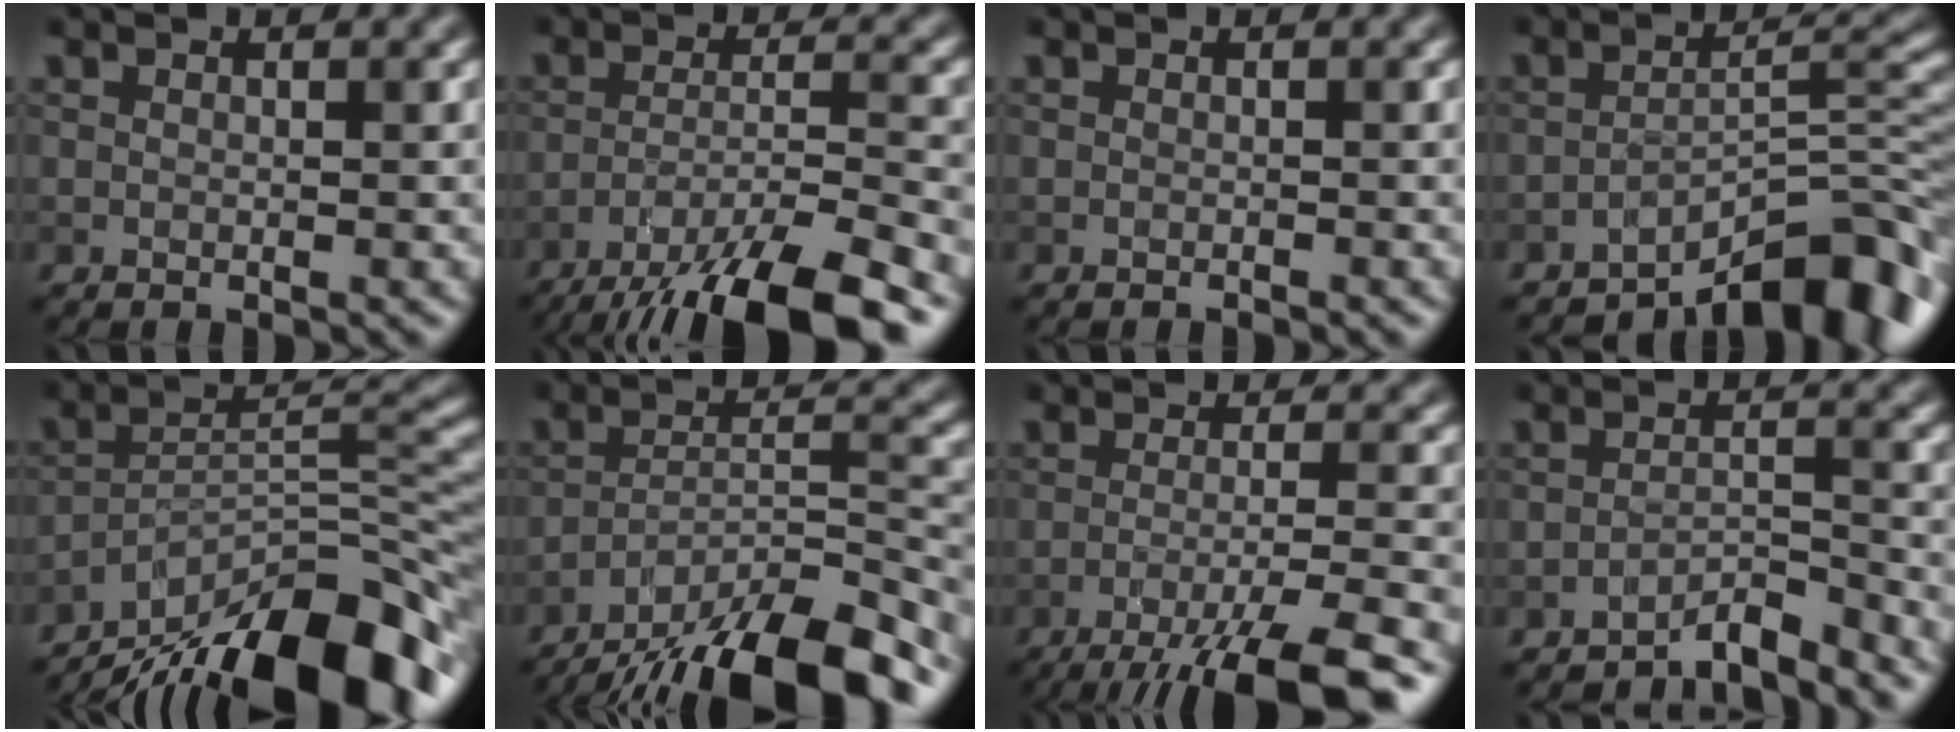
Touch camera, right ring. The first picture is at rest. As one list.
[{"total": 12.1, "force": [-8.8, 2.5, 7.8], "torque": [-0.126, -0.013, -0.143]}, {"total": 0.6, "force": [-0.5, 0.1, 0.2], "torque": [0.000, 0.001, -0.008]}, {"total": 8.7, "force": [-6.3, 2.5, 5.5], "torque": [-0.059, 0.007, -0.104]}, {"total": 15.0, "force": [-11.2, 4.2, 9.1], "torque": [-0.156, 0.017, -0.182]}, {"total": 14.0, "force": [-11.3, 3.4, 7.5], "torque": [-0.130, 0.006, -0.180]}, {"total": 9.8, "force": [-6.5, 1.6, 7.0], "torque": [-0.100, -0.003, -0.107]}, {"total": 3.7, "force": [-3.4, 0.3, 1.4], "torque": [-0.016, 0.011, -0.063]}]